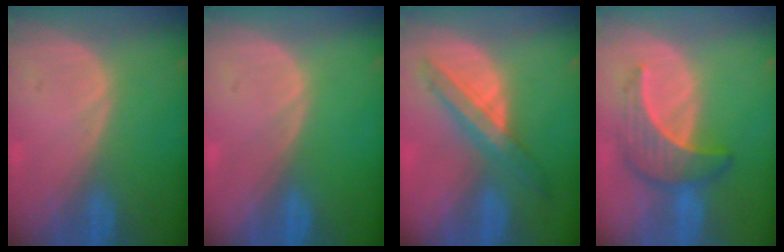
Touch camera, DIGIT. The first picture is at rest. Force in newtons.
{"total": 0.0}
{"total": 6.5, "press": 6.3, "slide": 1.6}
{"total": 6.6, "press": 6.5, "slide": 1.2}